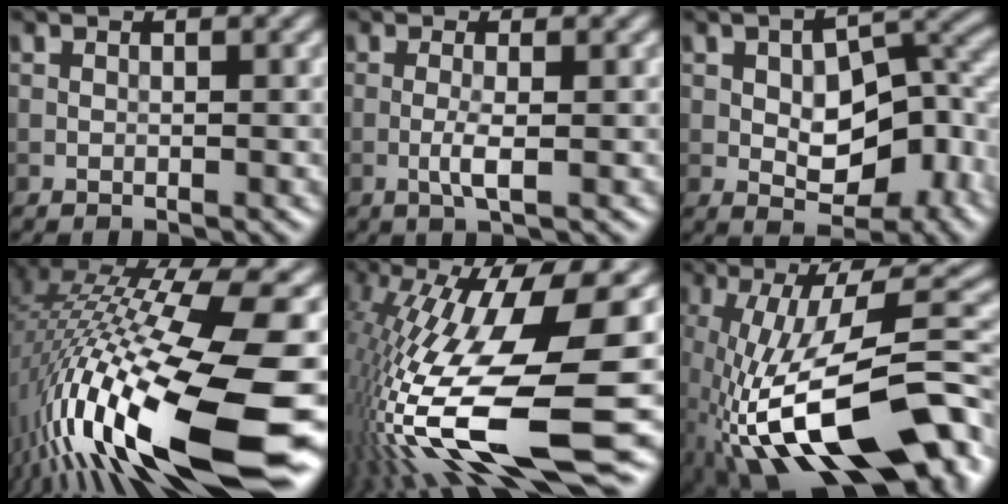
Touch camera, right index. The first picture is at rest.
{"total": 2.0, "force": [-0.4, 0.2, 1.9], "torque": [-0.039, -0.001, -0.013]}
{"total": 9.6, "force": [-1.2, 5.4, 7.9], "torque": [-0.117, 0.002, -0.015]}
{"total": 18.6, "force": [-5.0, 4.0, 17.5], "torque": [-0.336, 0.001, -0.080]}
{"total": 16.9, "force": [-4.0, 4.5, 15.8], "torque": [-0.319, -0.009, -0.066]}
{"total": 15.0, "force": [-5.5, 4.7, 13.1], "torque": [-0.232, 0.012, -0.088]}